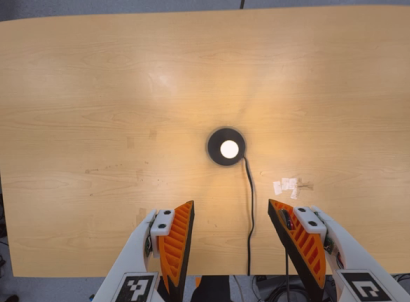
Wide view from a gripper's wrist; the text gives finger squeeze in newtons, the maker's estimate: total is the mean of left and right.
{"total": 0.0}